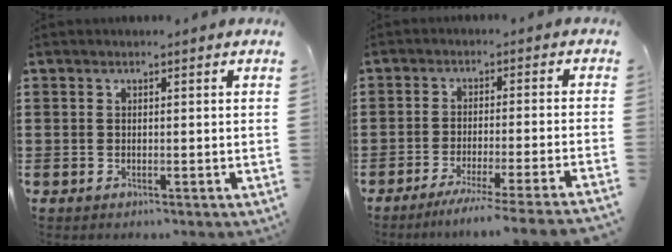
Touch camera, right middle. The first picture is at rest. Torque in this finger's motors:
{"motor_torque": [1.82, -0.32, 0.17, 0.11]}